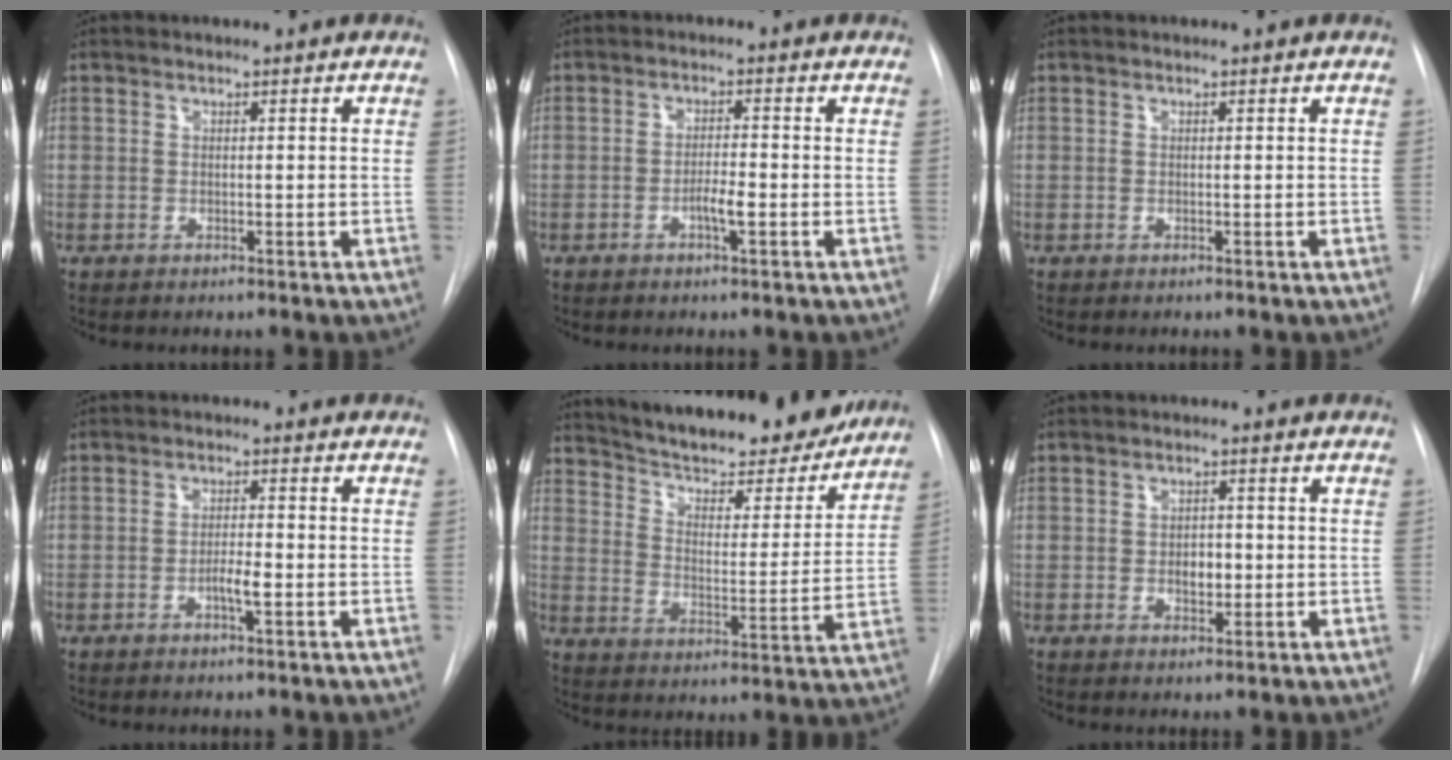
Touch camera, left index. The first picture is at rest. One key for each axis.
{"total": 3.2, "fx": -2.3, "fy": 0.2, "fz": 2.3, "tx": -0.040, "ty": -0.004, "tz": -0.037}
{"total": 0.0}
{"total": 3.1, "fx": -2.1, "fy": 0.2, "fz": 2.2, "tx": -0.038, "ty": -0.004, "tz": -0.034}
{"total": 22.4, "fx": 19.8, "fy": 5.2, "fz": 8.9, "tx": -0.140, "ty": -0.024, "tz": 0.272}
{"total": 2.9, "fx": -1.4, "fy": 1.7, "fz": 1.9, "tx": -0.025, "ty": -0.004, "tz": -0.017}